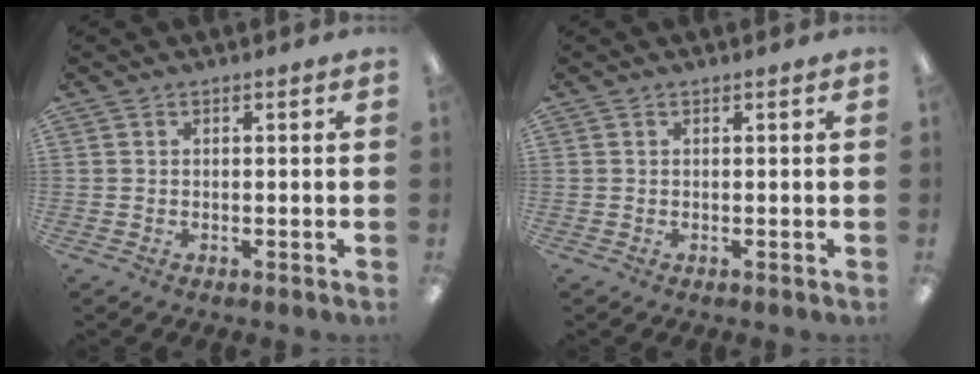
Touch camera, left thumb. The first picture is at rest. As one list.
[{"total": 0.0}]